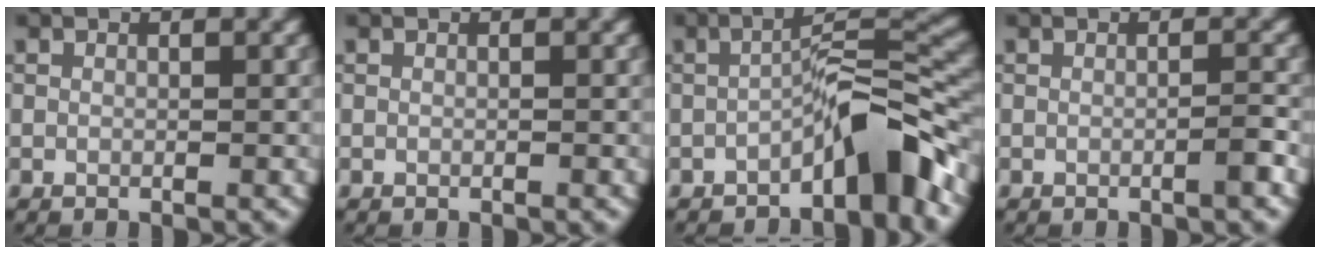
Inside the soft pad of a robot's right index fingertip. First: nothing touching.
{"total": 0.0}
{"total": 5.9, "force": [-3.4, 1.0, 4.8], "torque": [-0.071, 0.024, -0.062]}
{"total": 1.2, "force": [-0.6, 0.1, 1.1], "torque": [-0.014, 0.005, -0.013]}